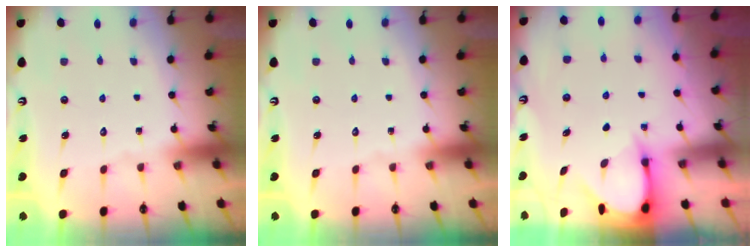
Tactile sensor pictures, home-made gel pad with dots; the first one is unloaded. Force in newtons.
{"total": 0.0}
{"total": 3.7, "press": 3.7, "slide": 0.3}